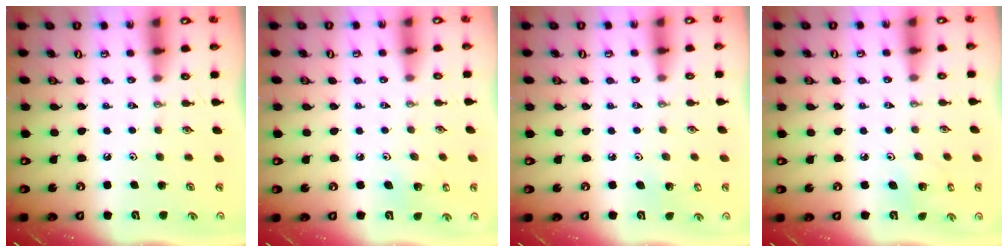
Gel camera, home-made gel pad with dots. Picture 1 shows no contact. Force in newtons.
{"total": 4.1, "press": 4.1, "slide": 0.2}
{"total": 3.0, "press": 2.9, "slide": 0.3}
{"total": 3.3, "press": 3.3, "slide": 0.1}